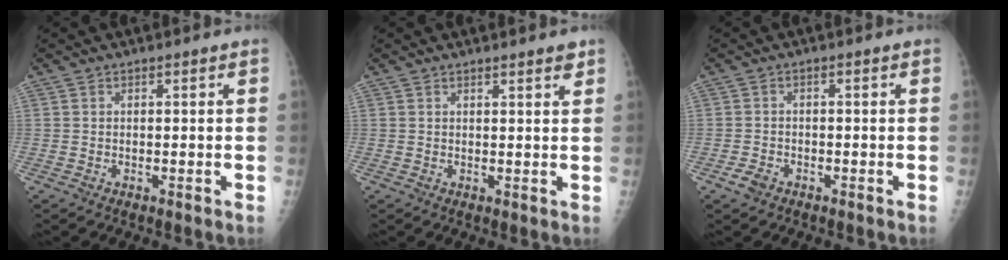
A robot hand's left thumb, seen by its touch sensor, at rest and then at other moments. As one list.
[{"total": 1.9, "force": [1.6, 0.2, 1.1], "torque": [-0.010, -0.008, 0.020]}, {"total": 2.2, "force": [-1.5, 1.3, 0.9], "torque": [-0.019, 0.006, -0.024]}]